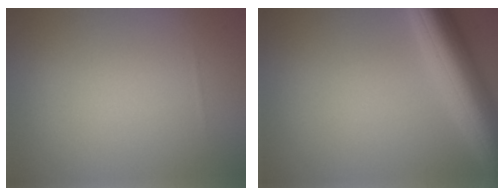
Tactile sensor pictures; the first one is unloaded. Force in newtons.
{"total": 8.3, "press": 8.2, "slide": 0.4}